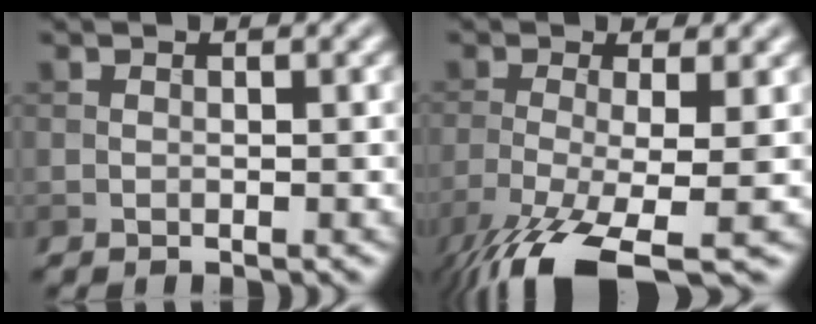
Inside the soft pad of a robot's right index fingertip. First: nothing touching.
{"total": 9.3, "force": [-5.5, 2.3, 7.2], "torque": [-0.140, -0.026, -0.105]}